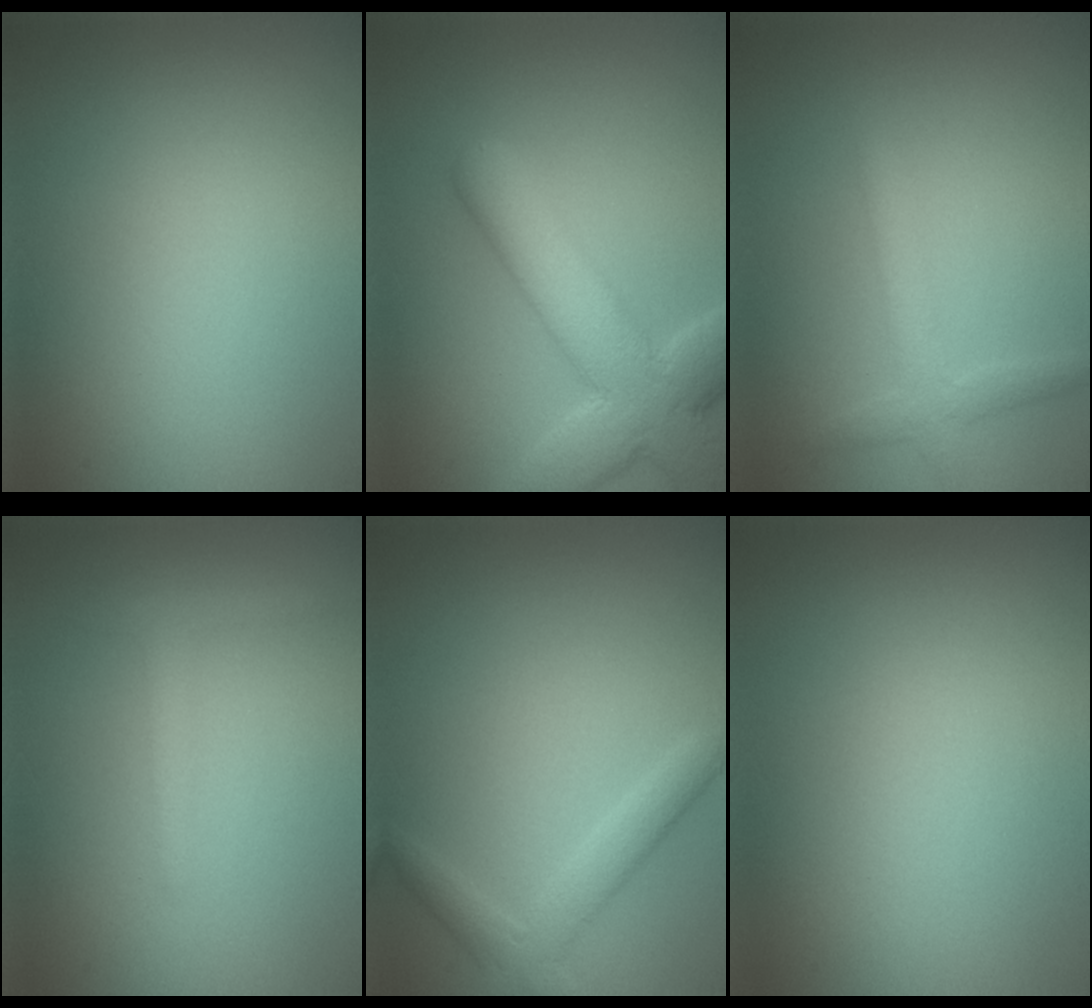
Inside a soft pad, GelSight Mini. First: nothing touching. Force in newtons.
{"total": 8.2, "press": 8.1, "slide": 0.7}
{"total": 2.2, "press": 2.2, "slide": 0.1}
{"total": 1.4, "press": 1.4, "slide": 0.2}
{"total": 2.6, "press": 2.6, "slide": 0.1}
{"total": 0.0}